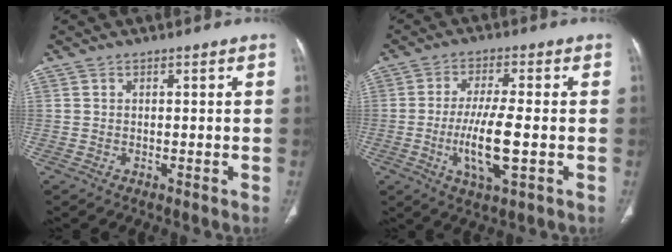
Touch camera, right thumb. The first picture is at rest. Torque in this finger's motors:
{"motor_torque": [1.46, 1.32, 0.58, -0.83, 0.42]}